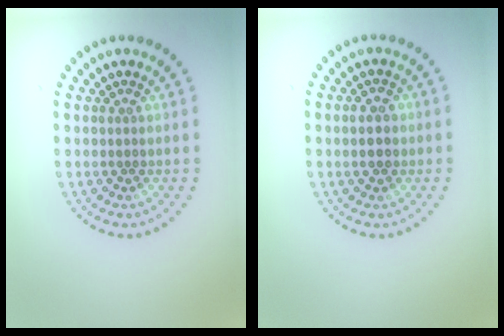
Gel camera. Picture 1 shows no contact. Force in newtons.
{"total": 1.9, "press": 1.8, "slide": 0.2}